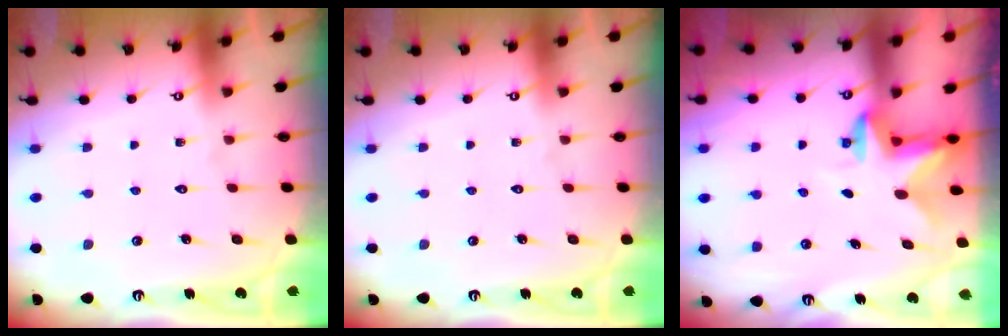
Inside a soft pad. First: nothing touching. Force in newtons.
{"total": 0.0}
{"total": 2.8, "press": 2.8, "slide": 0.5}